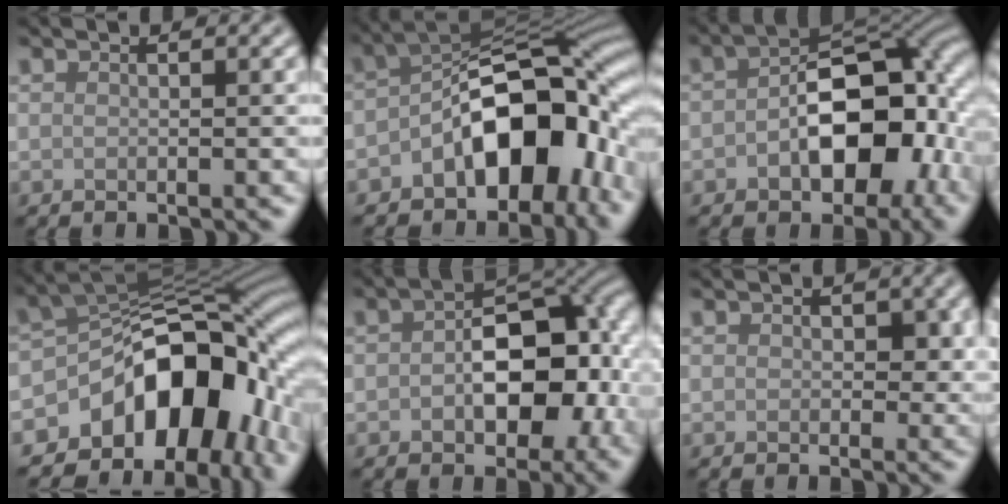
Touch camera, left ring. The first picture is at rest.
{"total": 12.7, "force": [-4.2, 7.4, 9.4], "torque": [-0.115, 0.007, -0.078]}
{"total": 11.1, "force": [-2.1, 6.6, 8.7], "torque": [-0.114, 0.004, -0.034]}
{"total": 14.2, "force": [-5.3, 8.8, 9.8], "torque": [-0.126, -0.001, -0.098]}
{"total": 9.5, "force": [-0.8, 5.8, 7.4], "torque": [-0.100, 0.006, -0.014]}
{"total": 2.3, "force": [0.3, 1.6, 1.6], "torque": [-0.017, -0.005, 0.002]}